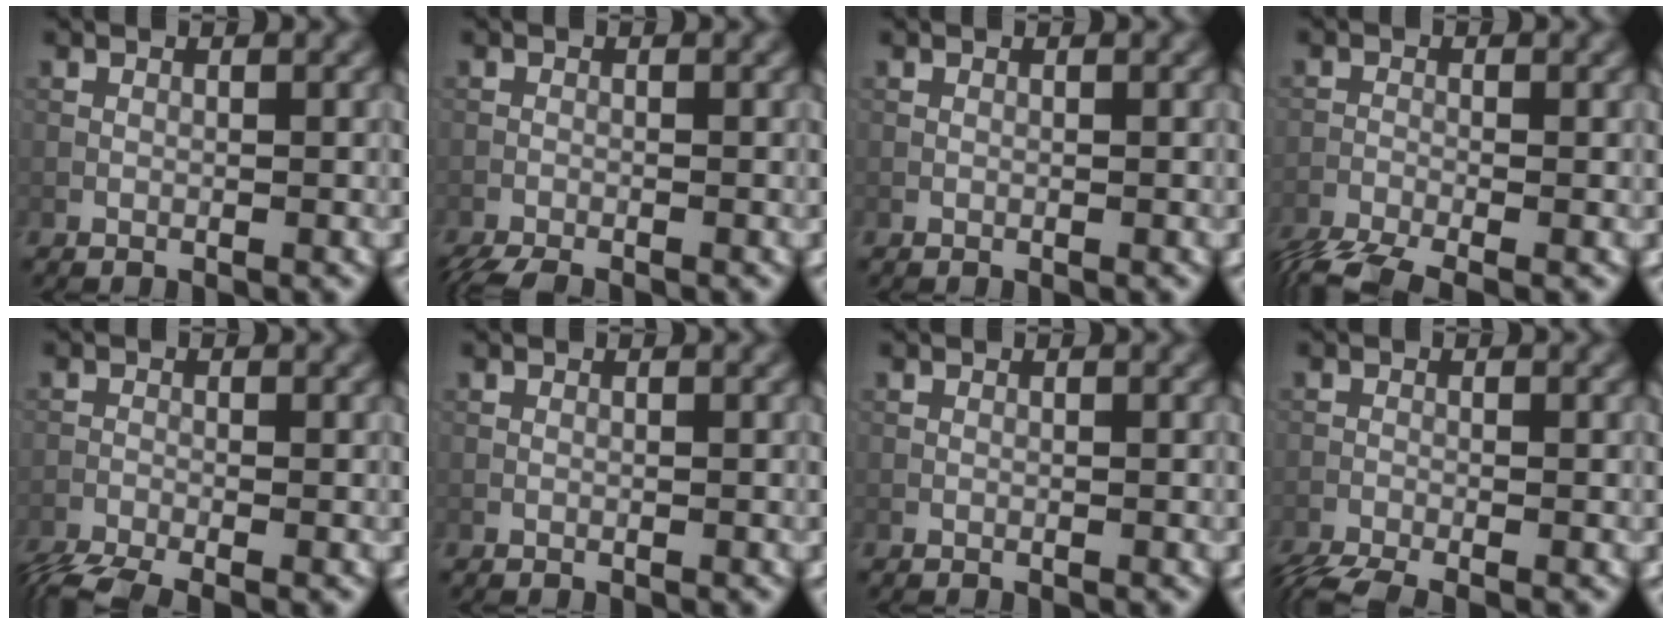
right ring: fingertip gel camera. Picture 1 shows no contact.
{"total": 3.7, "force": [-3.4, 0.4, 1.4], "torque": [-0.031, -0.019, -0.062]}
{"total": 0.0}
{"total": 5.3, "force": [-4.4, 1.0, 2.7], "torque": [-0.055, -0.024, -0.094]}
{"total": 4.7, "force": [-4.0, 0.7, 2.3], "torque": [-0.051, -0.028, -0.084]}
{"total": 0.0}
{"total": 0.0}
{"total": 3.9, "force": [-3.3, 0.5, 1.9], "torque": [-0.043, -0.021, -0.071]}